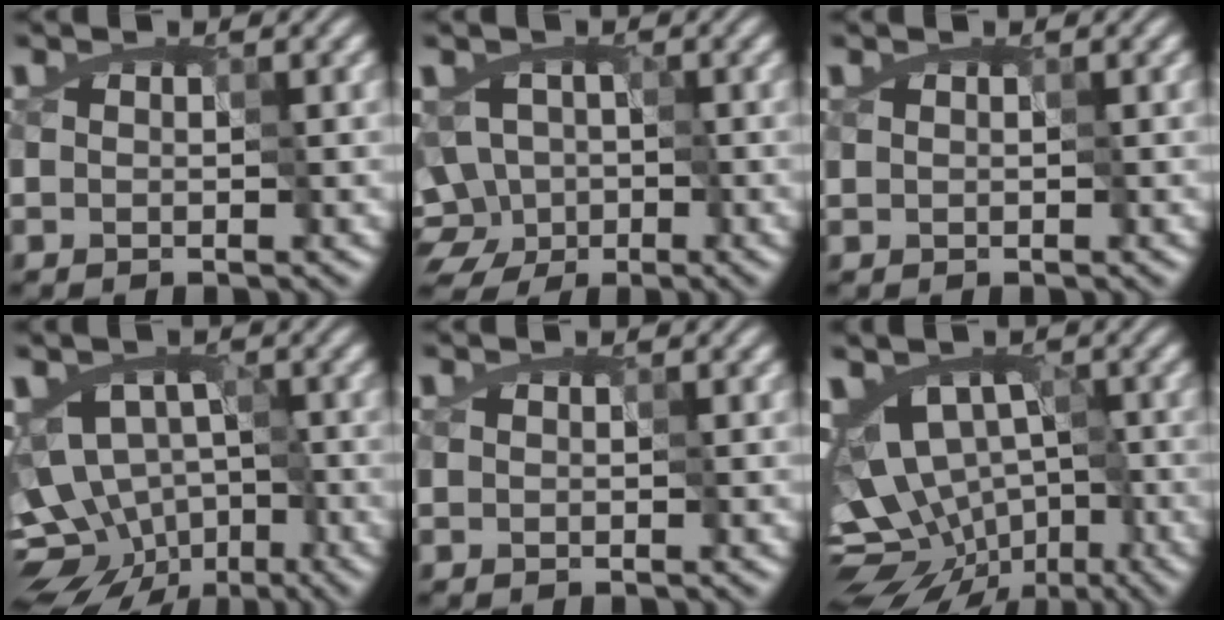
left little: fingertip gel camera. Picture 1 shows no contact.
{"total": 8.4, "force": [-3.3, 7.0, 3.3], "torque": [-0.043, 0.006, -0.086]}
{"total": 0.0}
{"total": 9.3, "force": [-4.6, 6.4, 4.9], "torque": [-0.038, -0.003, -0.065]}
{"total": 0.0}
{"total": 10.1, "force": [-2.9, 6.7, 6.9], "torque": [-0.074, -0.004, -0.045]}